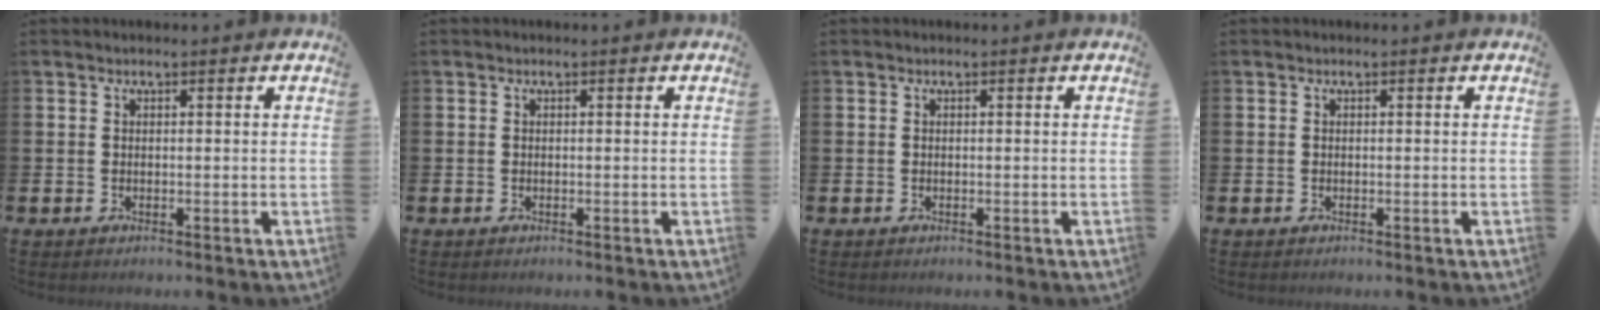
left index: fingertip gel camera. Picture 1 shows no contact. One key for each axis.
{"total": 0.0}
{"total": 0.0}
{"total": 0.0}